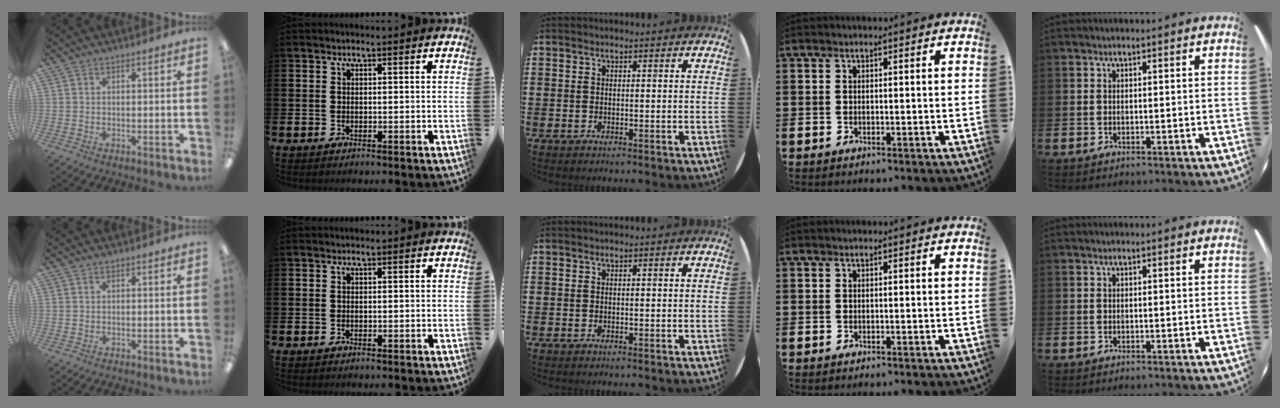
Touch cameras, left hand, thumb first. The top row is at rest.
{}